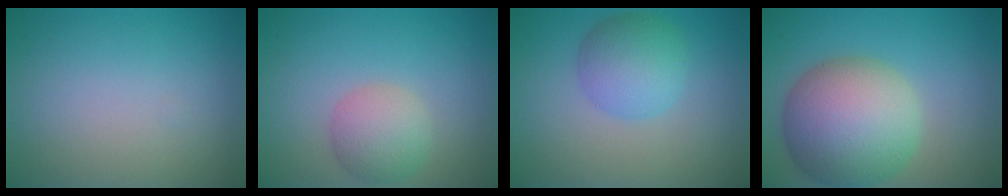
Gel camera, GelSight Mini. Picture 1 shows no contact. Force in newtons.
{"total": 3.4, "press": 3.4, "slide": 0.2}
{"total": 4.3, "press": 4.3, "slide": 0.0}
{"total": 10.5, "press": 10.5, "slide": 0.6}